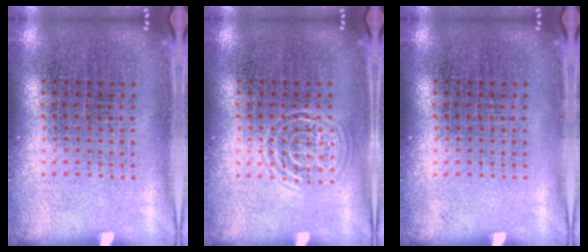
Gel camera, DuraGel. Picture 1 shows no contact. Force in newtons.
{"total": 1.5, "press": 1.4, "slide": 0.1}
{"total": 0.0}